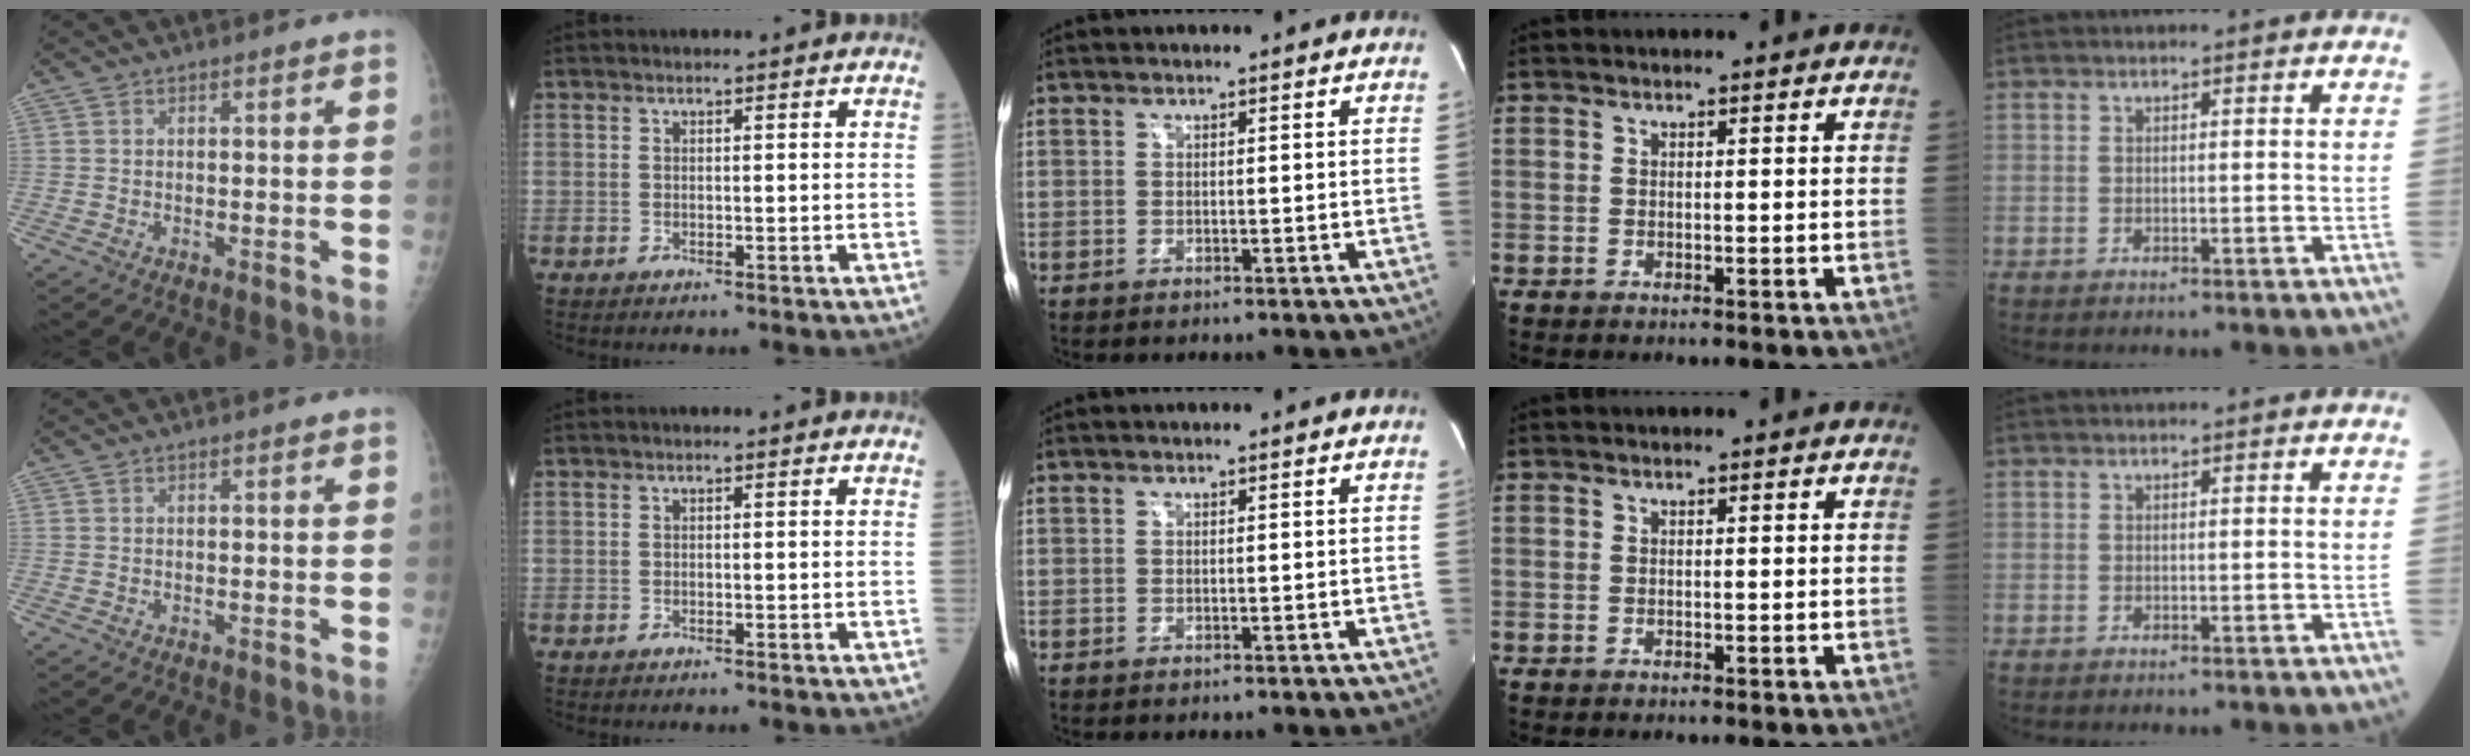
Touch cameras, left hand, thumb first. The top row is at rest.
{}